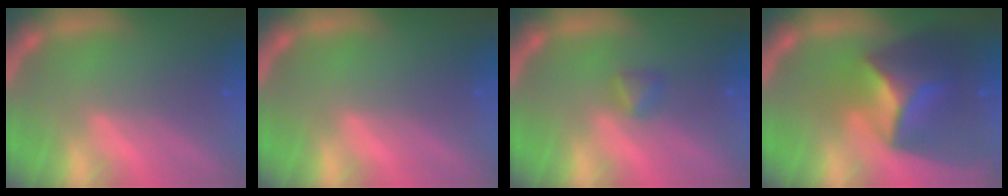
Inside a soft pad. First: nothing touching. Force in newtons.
{"total": 0.0}
{"total": 1.4}
{"total": 9.4}